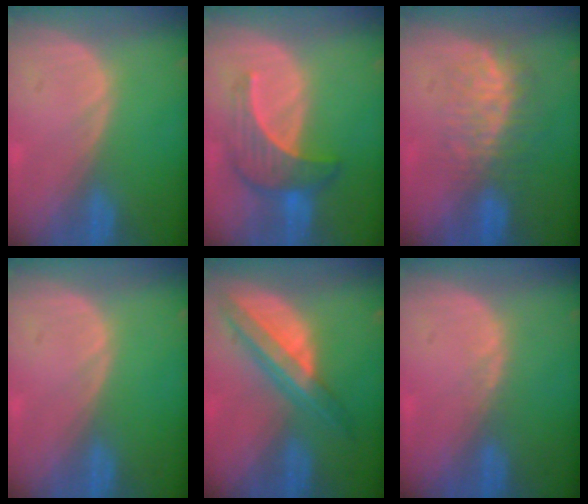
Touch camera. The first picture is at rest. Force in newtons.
{"total": 7.2, "press": 6.7, "slide": 2.8}
{"total": 8.0, "press": 7.4, "slide": 3.1}
{"total": 0.0}
{"total": 7.9, "press": 6.6, "slide": 4.3}
{"total": 0.8, "press": 0.8, "slide": 0.3}